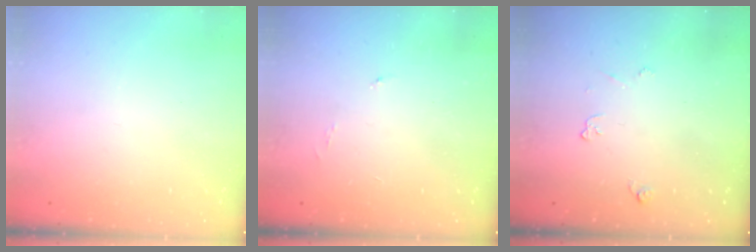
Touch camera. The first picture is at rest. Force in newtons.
{"total": 3.1, "press": 3.1, "slide": 0.5}
{"total": 3.4, "press": 3.4, "slide": 0.6}